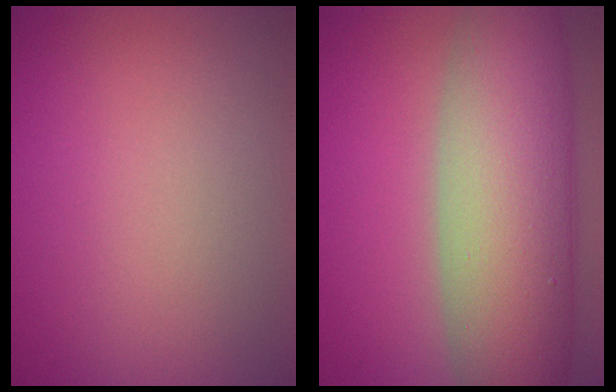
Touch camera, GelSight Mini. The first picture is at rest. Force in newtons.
{"total": 13.4, "press": 13.4, "slide": 0.6}